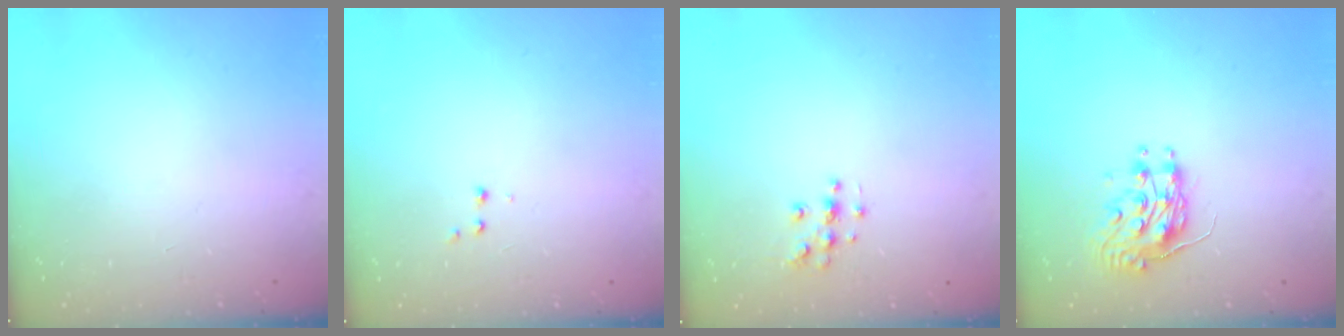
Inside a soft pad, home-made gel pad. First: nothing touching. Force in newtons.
{"total": 2.6, "press": 2.5, "slide": 0.6}
{"total": 5.0, "press": 4.7, "slide": 1.6}
{"total": 9.3, "press": 9.3, "slide": 0.1}